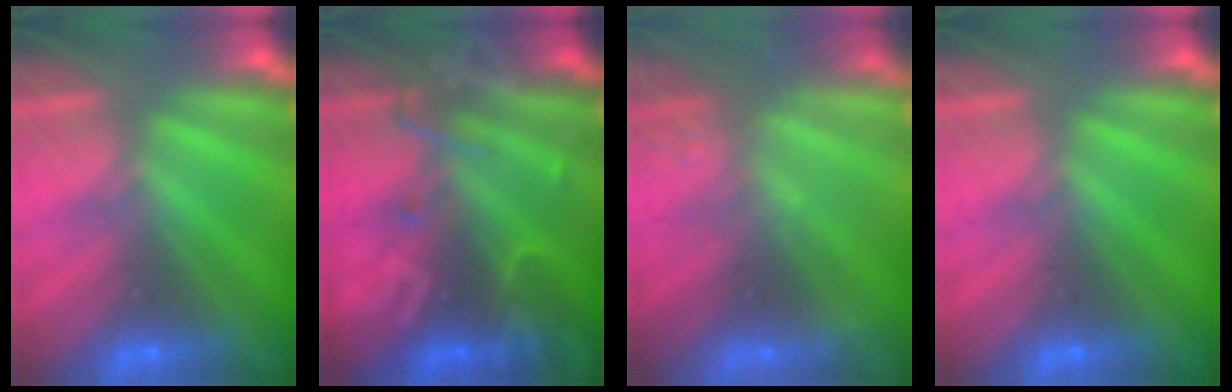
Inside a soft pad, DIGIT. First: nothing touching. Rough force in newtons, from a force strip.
{"total": 2.7}
{"total": 2.2}
{"total": 0.0}